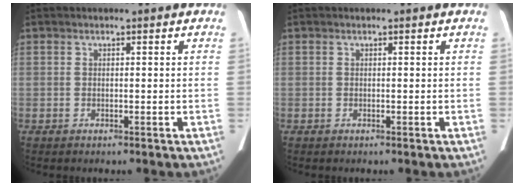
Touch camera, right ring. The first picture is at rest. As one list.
[{"total": 0.0}]